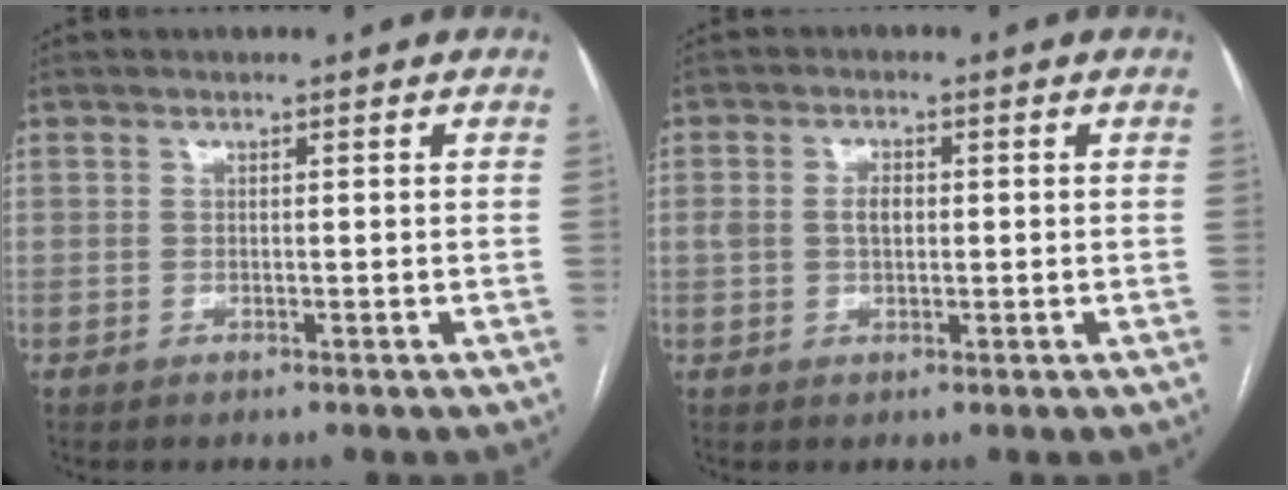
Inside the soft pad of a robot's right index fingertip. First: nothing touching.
{"total": 3.5, "force": [0.2, 2.1, 2.8], "torque": [-0.060, 0.016, 0.009]}